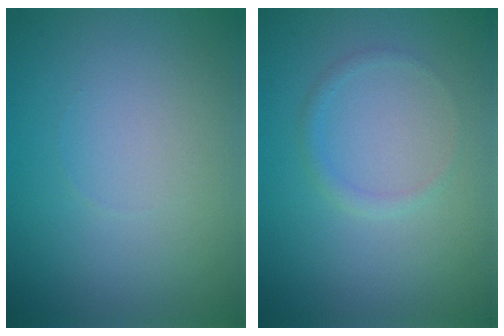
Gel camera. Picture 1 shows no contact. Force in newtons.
{"total": 0.9, "press": 0.9, "slide": 0.1}